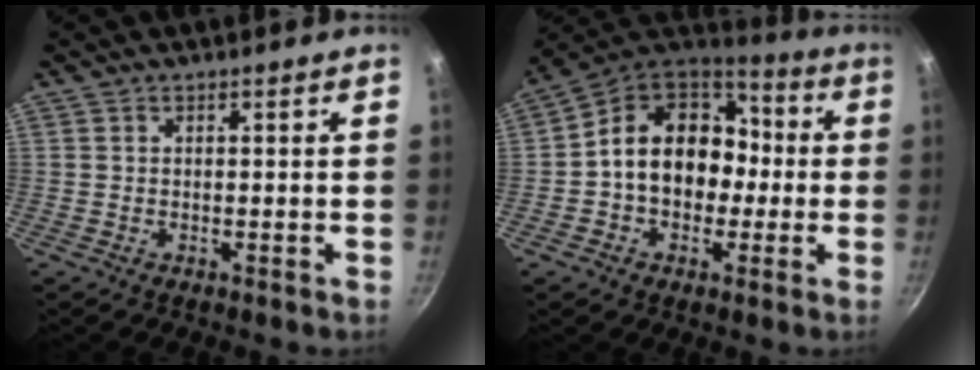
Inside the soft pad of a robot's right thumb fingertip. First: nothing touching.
{"total": 17.1, "force": [-0.5, 13.4, 10.6], "torque": [-0.130, 0.050, -0.021]}